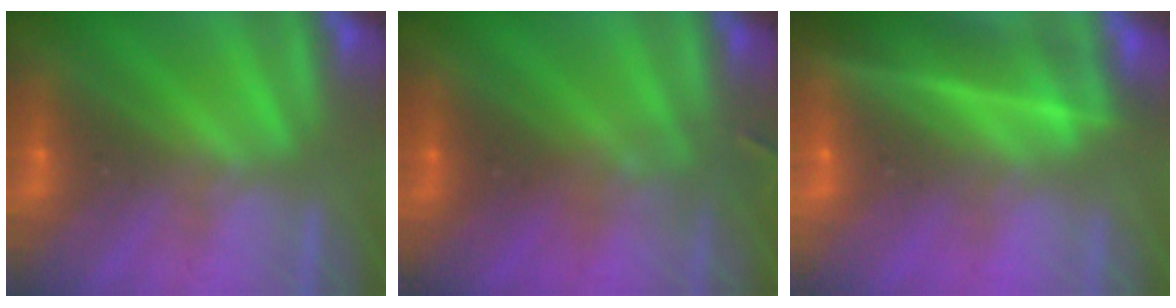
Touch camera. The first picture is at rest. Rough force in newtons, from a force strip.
{"total": 2.9}
{"total": 14.6}